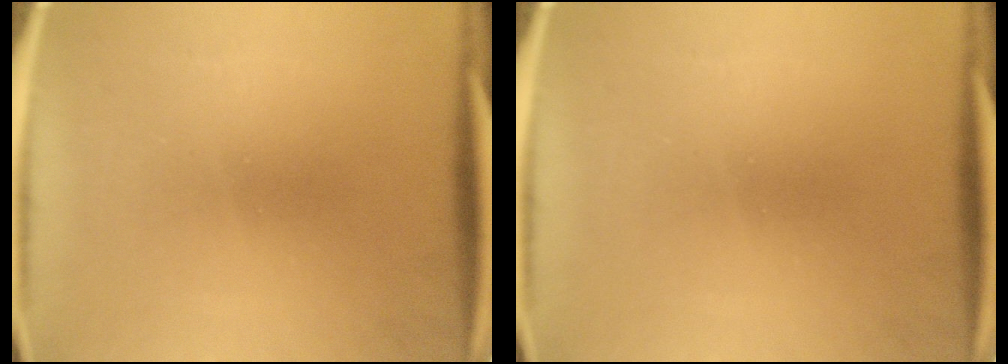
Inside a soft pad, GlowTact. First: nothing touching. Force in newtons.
{"total": 0.0}